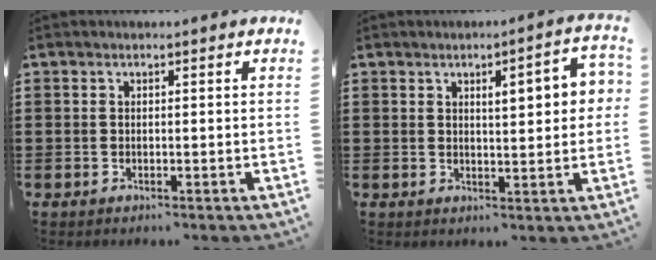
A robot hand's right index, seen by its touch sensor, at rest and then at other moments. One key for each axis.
{"total": 4.9, "fx": 1.3, "fy": 1.3, "fz": 4.5, "tx": -0.071, "ty": -0.001, "tz": 0.016}